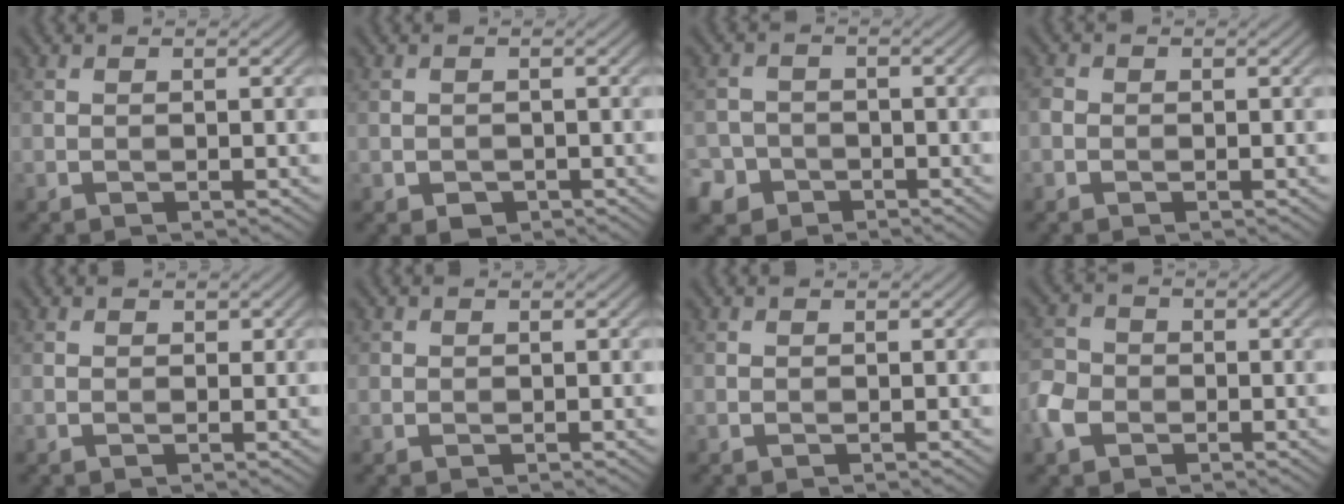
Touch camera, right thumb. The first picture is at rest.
{"total": 1.4, "force": [-0.7, 1.1, 0.6], "torque": [-0.009, -0.007, -0.014]}
{"total": 5.0, "force": [-3.0, 3.7, 1.2], "torque": [-0.017, -0.006, -0.063]}
{"total": 1.2, "force": [-0.4, 1.0, 0.4], "torque": [-0.008, -0.001, -0.016]}
{"total": 0.6, "force": [0.4, 0.4, 0.1], "torque": [0.000, -0.002, 0.004]}
{"total": 0.7, "force": [0.2, 0.7, 0.1], "torque": [0.000, -0.003, 0.003]}
{"total": 0.0}
{"total": 4.3, "force": [-1.9, 3.3, 1.8], "torque": [-0.053, -0.002, -0.052]}